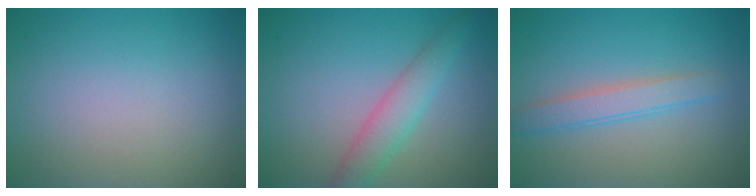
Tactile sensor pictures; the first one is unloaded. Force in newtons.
{"total": 3.2, "press": 3.2, "slide": 0.1}
{"total": 2.6, "press": 2.6, "slide": 0.0}